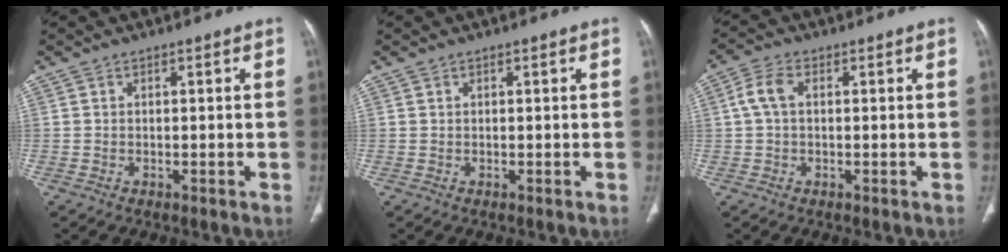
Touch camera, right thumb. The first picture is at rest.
{"total": 0.0}
{"total": 4.3, "force": [0.5, 2.6, 3.4], "torque": [-0.075, 0.013, 0.006]}